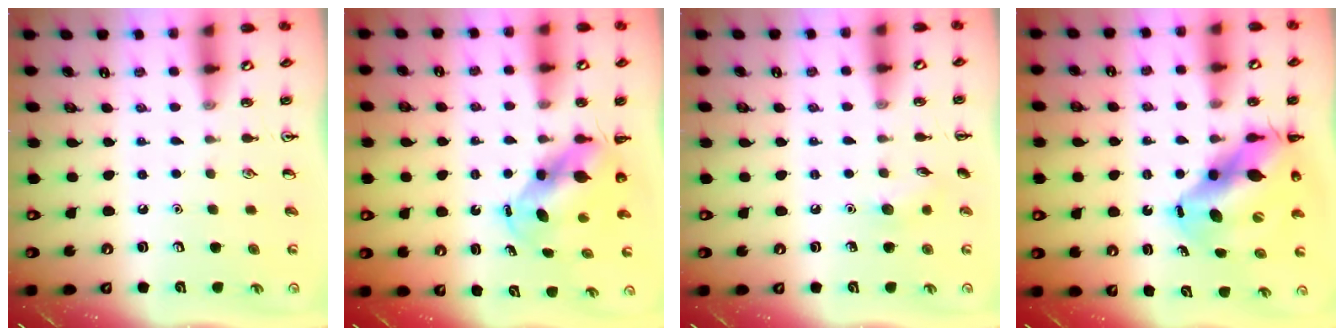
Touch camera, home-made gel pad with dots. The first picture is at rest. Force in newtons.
{"total": 5.4, "press": 5.2, "slide": 1.1}
{"total": 5.6, "press": 5.4, "slide": 1.3}
{"total": 14.1, "press": 13.6, "slide": 3.7}